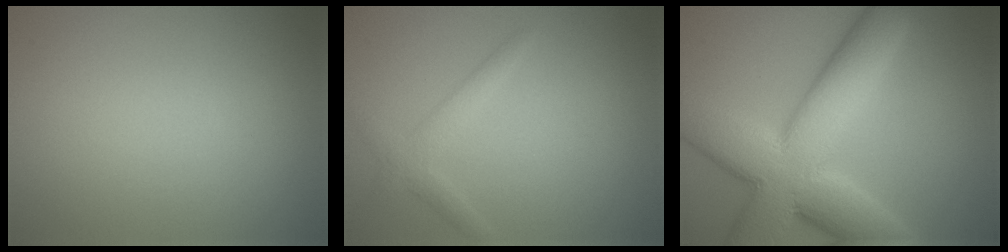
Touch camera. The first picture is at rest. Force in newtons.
{"total": 1.9, "press": 1.9, "slide": 0.1}
{"total": 13.0, "press": 12.9, "slide": 1.1}